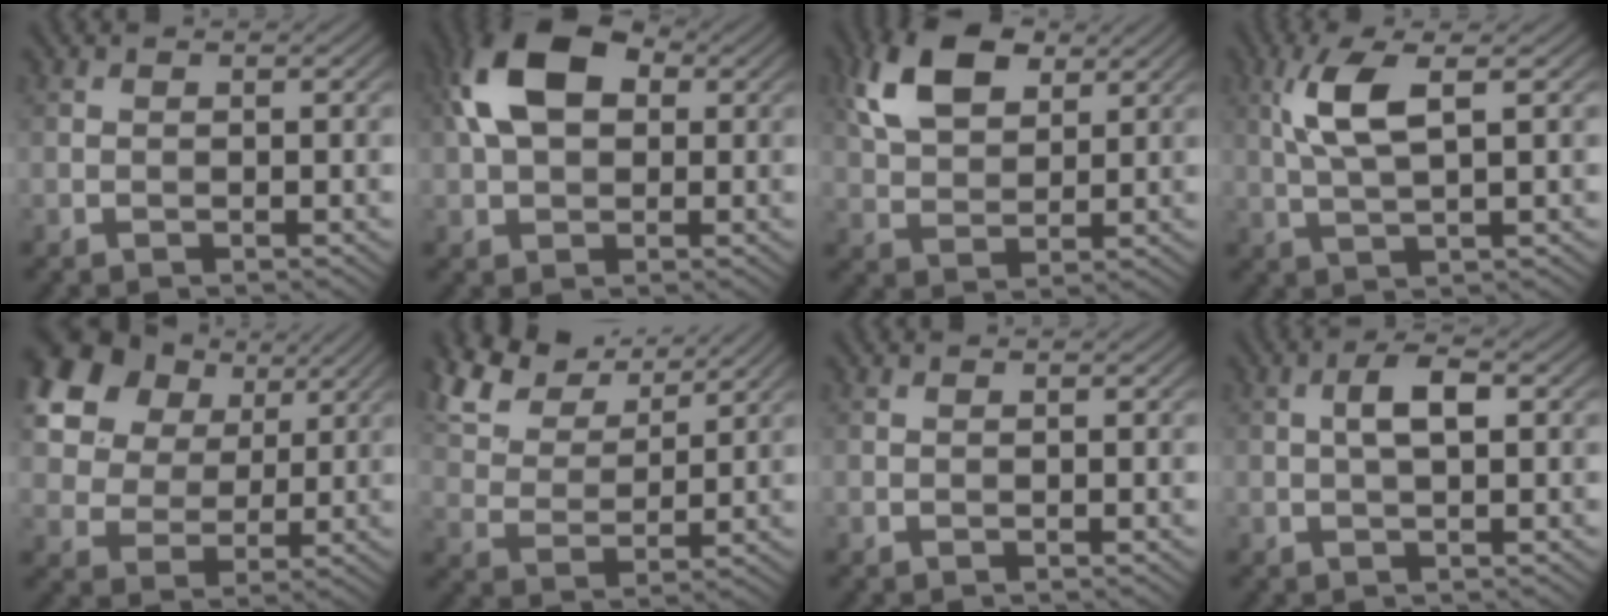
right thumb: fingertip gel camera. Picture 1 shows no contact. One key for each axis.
{"total": 10.4, "fx": 2.4, "fy": 6.6, "fz": 7.6, "tx": -0.169, "ty": 0.024, "tz": 0.034}
{"total": 9.9, "fx": 4.8, "fy": 5.7, "fz": 6.6, "tx": -0.156, "ty": 0.013, "tz": 0.093}
{"total": 6.2, "fx": 1.9, "fy": 1.7, "fz": 5.6, "tx": -0.126, "ty": 0.007, "tz": 0.038}
{"total": 15.5, "fx": 7.9, "fy": 10.7, "fz": 8.0, "tx": -0.230, "ty": 0.045, "tz": 0.163}
{"total": 10.7, "fx": 8.1, "fy": 4.4, "fz": 5.4, "tx": -0.151, "ty": 0.016, "tz": 0.144}
{"total": 0.0}
{"total": 3.4, "fx": 0.5, "fy": 1.1, "fz": 3.2, "tx": -0.062, "ty": 0.008, "tz": 0.006}